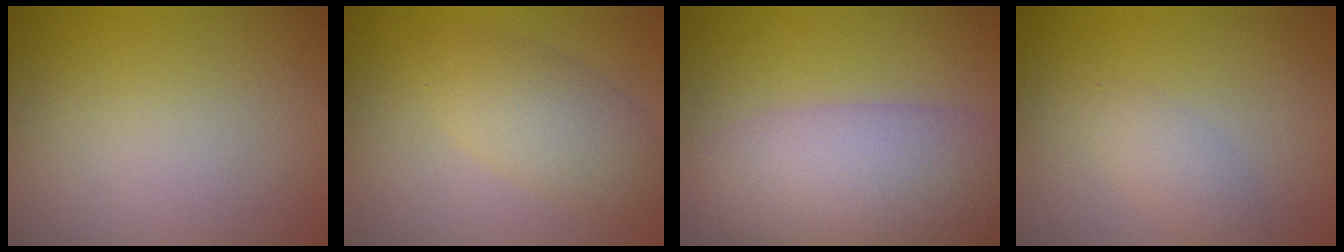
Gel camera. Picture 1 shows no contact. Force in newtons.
{"total": 3.8, "press": 3.8, "slide": 0.2}
{"total": 8.2, "press": 8.2, "slide": 0.3}
{"total": 1.8, "press": 1.8, "slide": 0.1}